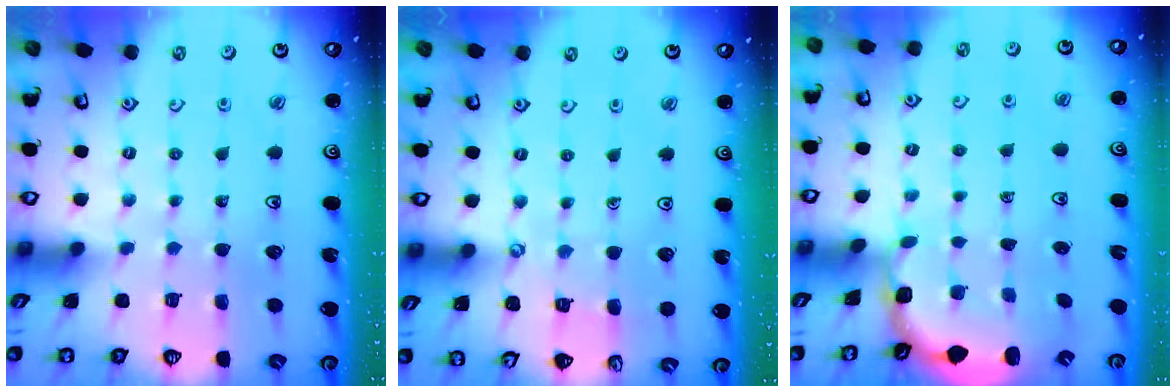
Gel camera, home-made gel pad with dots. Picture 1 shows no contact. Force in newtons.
{"total": 3.6, "press": 3.6, "slide": 0.5}
{"total": 2.4, "press": 1.8, "slide": 1.7}